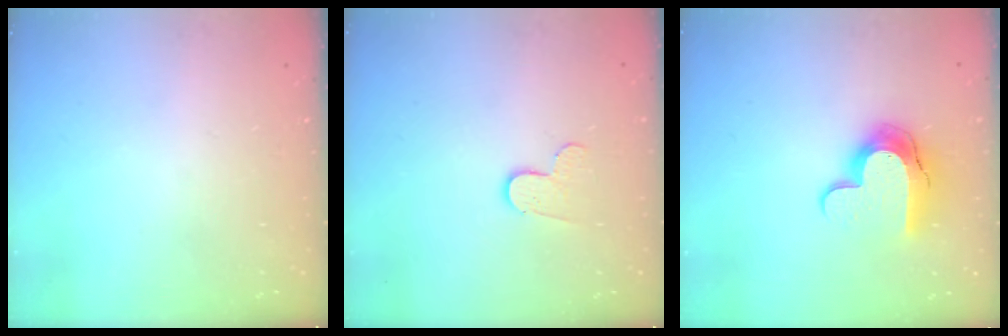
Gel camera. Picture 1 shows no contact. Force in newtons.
{"total": 6.4, "press": 6.3, "slide": 0.6}
{"total": 12.3, "press": 12.2, "slide": 1.0}